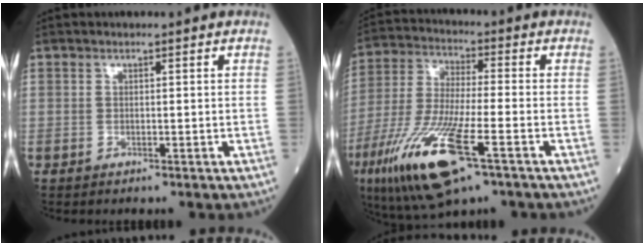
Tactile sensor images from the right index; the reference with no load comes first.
{"total": 17.1, "force": [-8.1, 2.9, 14.7], "torque": [-0.326, -0.041, -0.145]}